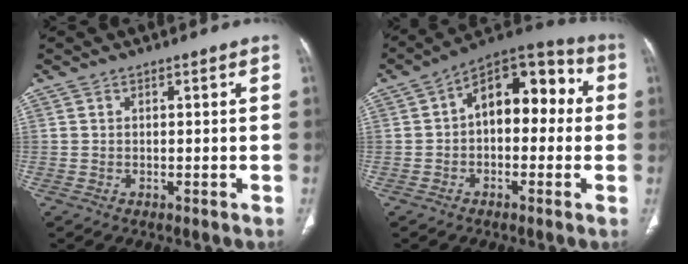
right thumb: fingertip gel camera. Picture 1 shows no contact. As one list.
[{"total": 14.1, "force": [1.1, 8.7, 11.1], "torque": [-0.113, 0.050, -0.001]}]